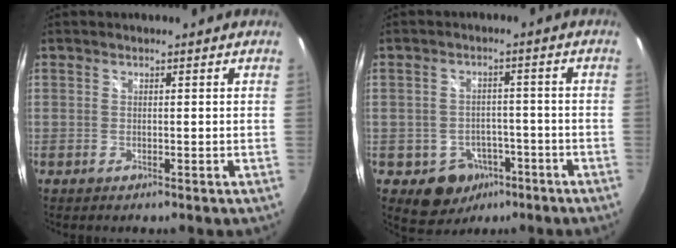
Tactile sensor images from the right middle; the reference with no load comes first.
{"total": 7.2, "force": [-4.0, 5.8, 1.6], "torque": [-0.037, 0.019, -0.037]}